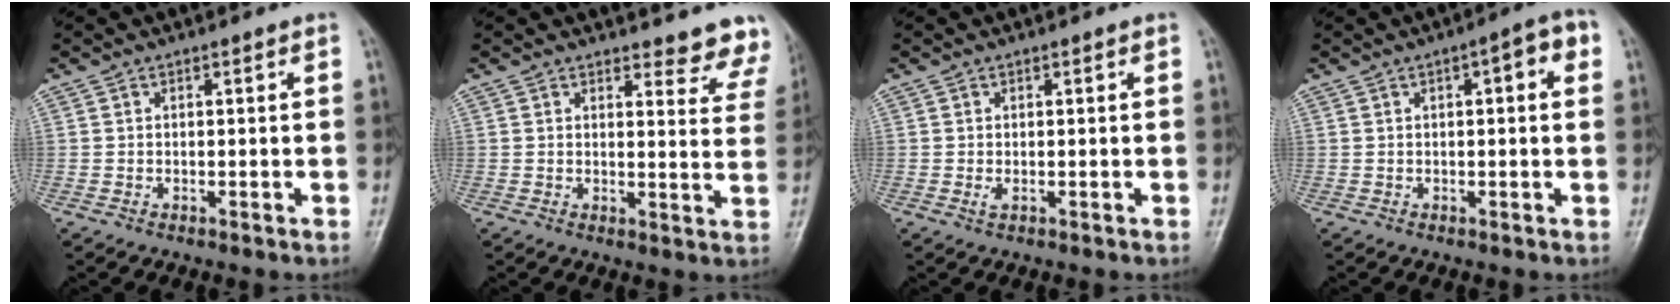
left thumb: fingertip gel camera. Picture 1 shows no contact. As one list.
[{"total": 9.3, "force": [8.7, 2.6, 1.6], "torque": [0.029, -0.059, 0.070]}, {"total": 1.5, "force": [-0.1, 0.7, 1.3], "torque": [-0.025, 0.004, 0.000]}, {"total": 5.4, "force": [1.6, 1.7, 4.9], "torque": [-0.060, 0.014, 0.014]}]